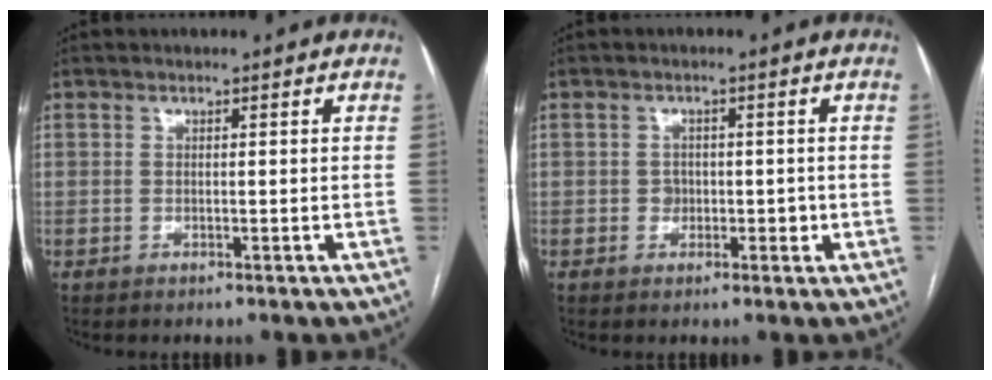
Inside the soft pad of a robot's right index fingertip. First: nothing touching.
{"total": 2.2, "force": [-0.3, 1.9, 1.1], "torque": [-0.012, 0.005, -0.004]}